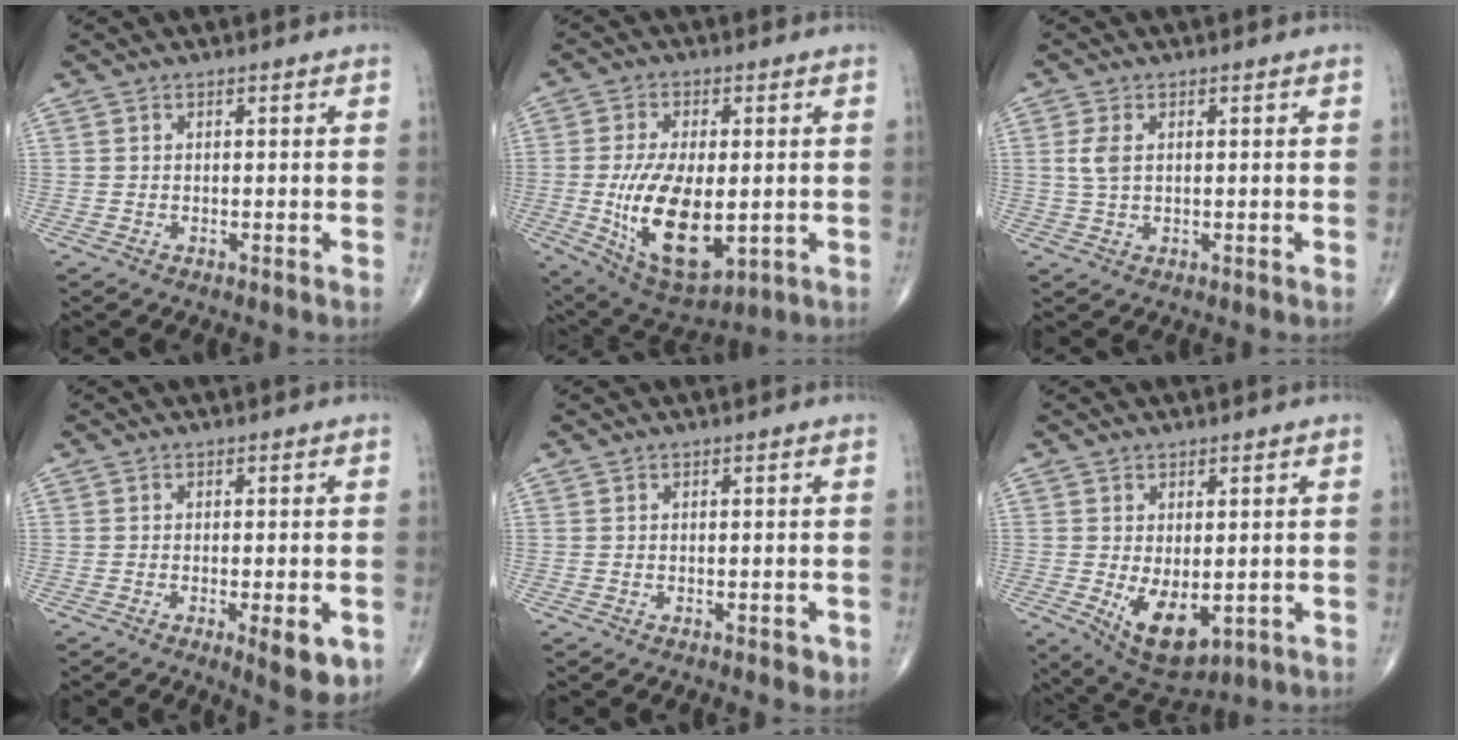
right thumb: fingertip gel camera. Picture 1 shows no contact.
{"total": 16.4, "force": [-2.1, 8.1, 14.1], "torque": [-0.250, -0.017, -0.016]}
{"total": 3.2, "force": [0.7, 1.8, 2.6], "torque": [-0.064, 0.001, 0.016]}
{"total": 6.1, "force": [-2.1, 1.8, 5.5], "torque": [-0.065, -0.007, -0.023]}
{"total": 1.3, "force": [-0.6, 0.7, 0.9], "torque": [-0.008, 0.001, -0.007]}
{"total": 9.0, "force": [-1.6, 4.8, 7.4], "torque": [-0.107, -0.015, -0.006]}